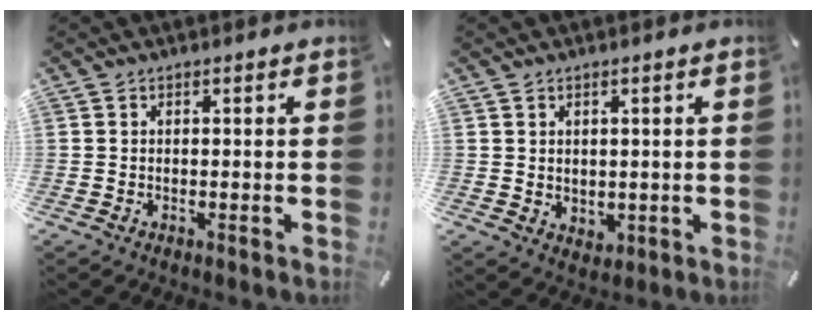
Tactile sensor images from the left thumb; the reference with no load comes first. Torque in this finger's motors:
{"motor_torque": [-0.12, -0.28, -0.10, 0.11, -0.02]}